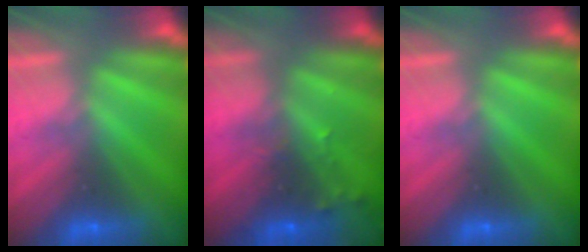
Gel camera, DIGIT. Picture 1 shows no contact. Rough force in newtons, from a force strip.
{"total": 7.6}
{"total": 0.0}